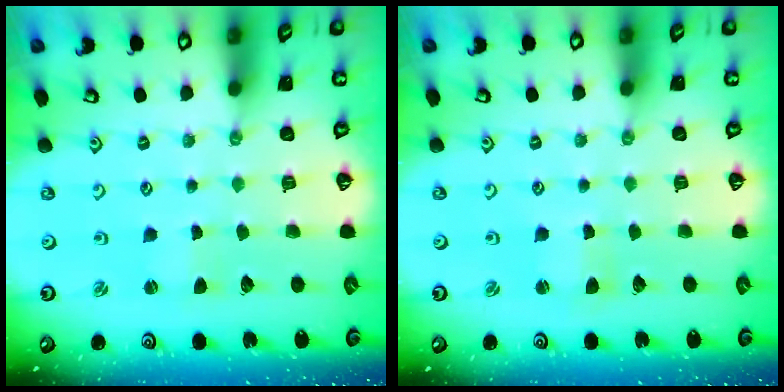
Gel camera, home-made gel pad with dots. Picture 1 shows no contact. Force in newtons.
{"total": 1.7, "press": 1.6, "slide": 0.3}